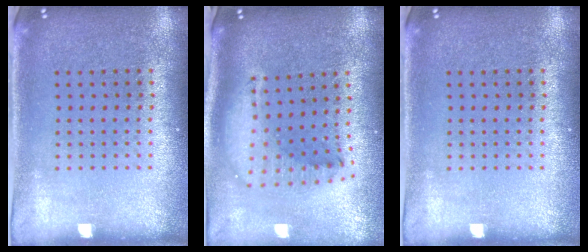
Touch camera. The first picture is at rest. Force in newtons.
{"total": 2.0, "press": 1.6, "slide": 1.2}
{"total": 0.0}